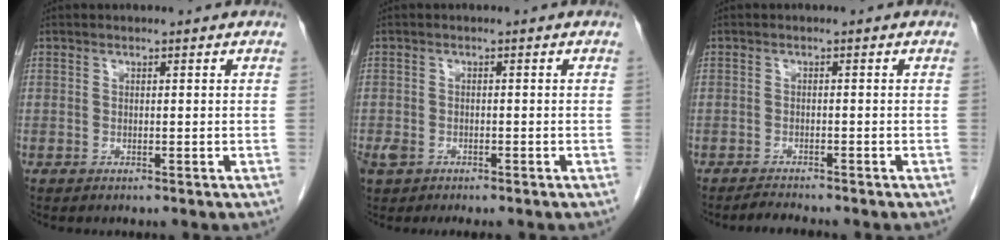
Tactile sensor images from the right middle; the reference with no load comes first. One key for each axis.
{"total": 2.6, "fx": -1.7, "fy": 1.4, "fz": 1.3, "tx": -0.028, "ty": -0.001, "tz": -0.023}
{"total": 1.9, "fx": -1.9, "fy": -0.3, "fz": 0.4, "tx": -0.017, "ty": -0.012, "tz": -0.032}